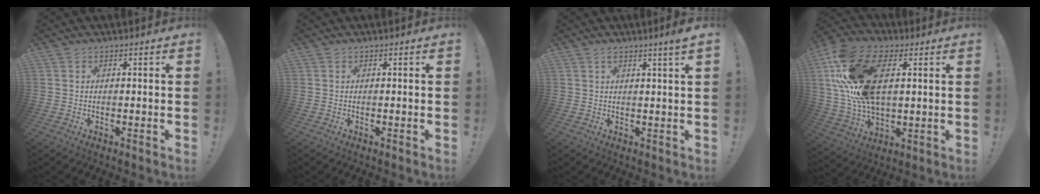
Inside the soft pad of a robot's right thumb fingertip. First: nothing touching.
{"total": 0.0}
{"total": 3.0, "force": [1.6, -0.5, 2.5], "torque": [-0.041, -0.010, 0.024]}
{"total": 22.8, "force": [6.1, 13.6, 17.2], "torque": [-0.342, -0.012, 0.110]}